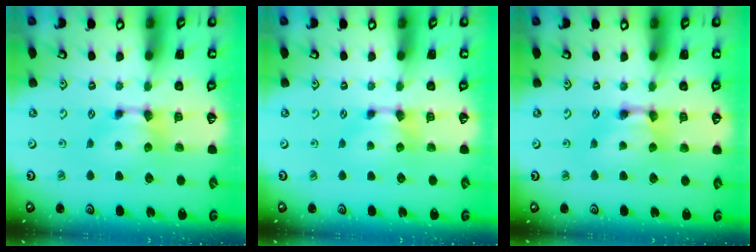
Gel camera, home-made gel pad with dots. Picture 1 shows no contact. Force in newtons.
{"total": 0.0}
{"total": 2.2, "press": 2.2, "slide": 0.1}